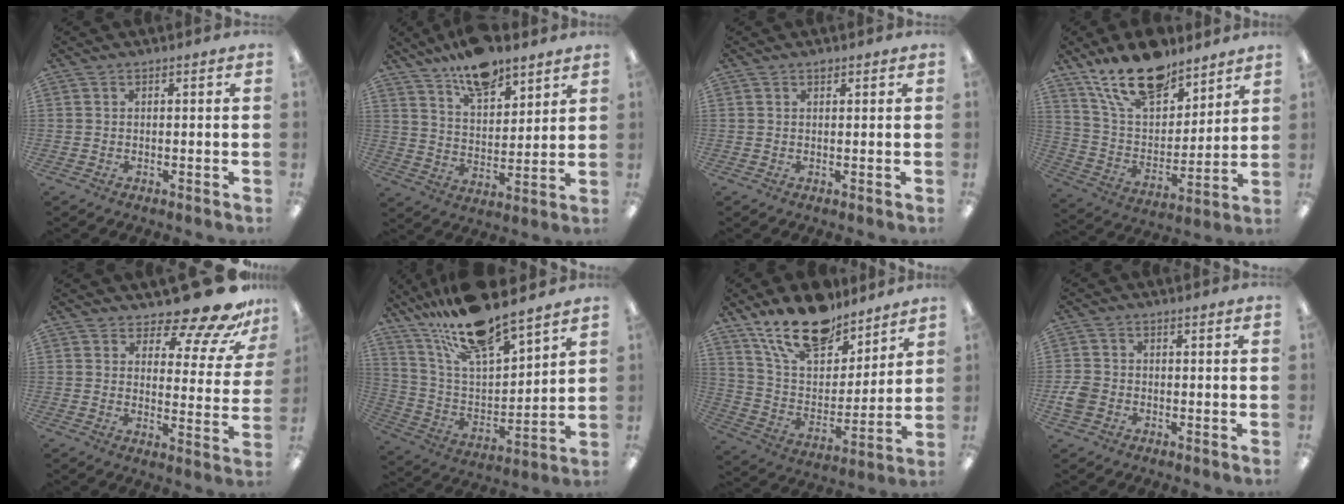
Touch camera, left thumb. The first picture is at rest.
{"total": 12.0, "force": [9.9, 4.7, 5.1], "torque": [-0.080, -0.057, 0.178]}
{"total": 0.9, "force": [0.7, 0.3, 0.4], "torque": [-0.008, 0.001, 0.013]}
{"total": 18.3, "force": [14.0, 8.2, 8.6], "torque": [-0.158, -0.077, 0.250]}
{"total": 14.9, "force": [11.7, 4.6, 8.1], "torque": [-0.112, -0.094, 0.195]}
{"total": 19.1, "force": [16.2, 4.5, 9.0], "torque": [-0.177, -0.100, 0.283]}
{"total": 18.4, "force": [14.5, 7.8, 8.2], "torque": [-0.161, -0.080, 0.261]}
{"total": 3.7, "force": [-1.1, 3.1, 1.9], "torque": [-0.035, 0.007, -0.019]}